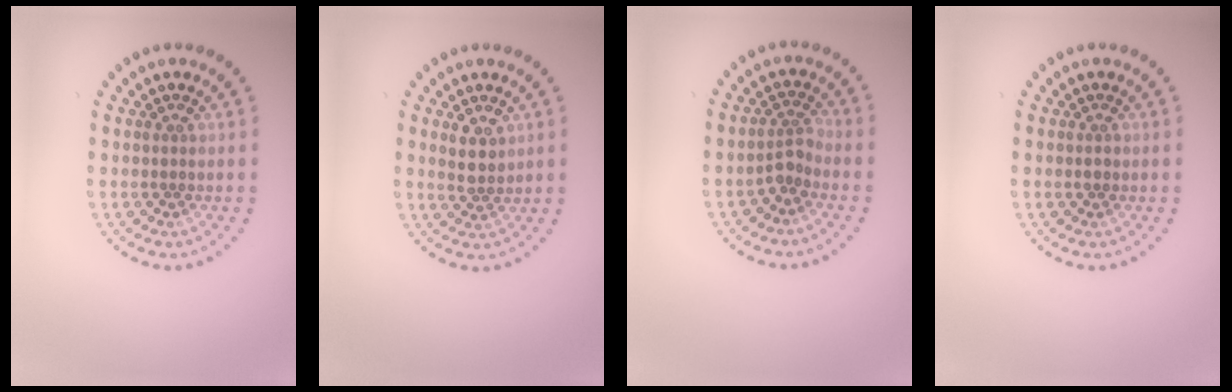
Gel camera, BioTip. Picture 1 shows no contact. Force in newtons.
{"total": 2.2, "press": 2.0, "slide": 0.8}
{"total": 1.8, "press": 1.3, "slide": 1.3}
{"total": 0.7, "press": 0.7, "slide": 0.1}